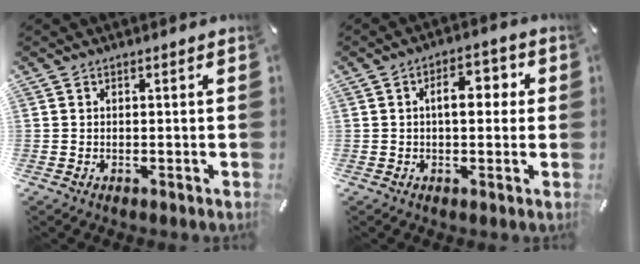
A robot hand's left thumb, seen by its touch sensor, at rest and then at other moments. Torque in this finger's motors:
{"motor_torque": [0.18, 0.18, 0.60, 0.05, 0.01]}